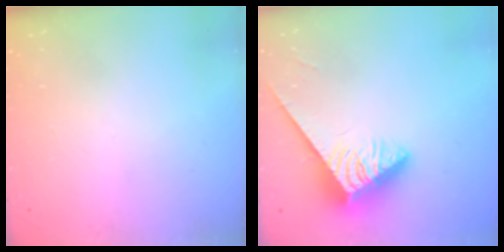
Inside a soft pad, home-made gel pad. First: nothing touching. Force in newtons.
{"total": 4.1, "press": 4.1, "slide": 0.4}